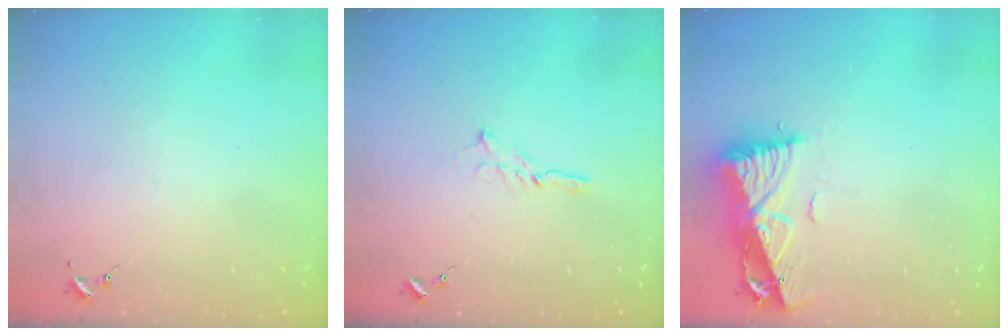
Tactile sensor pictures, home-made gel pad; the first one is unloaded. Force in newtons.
{"total": 3.5, "press": 3.5, "slide": 0.2}
{"total": 10.9, "press": 10.9, "slide": 1.2}